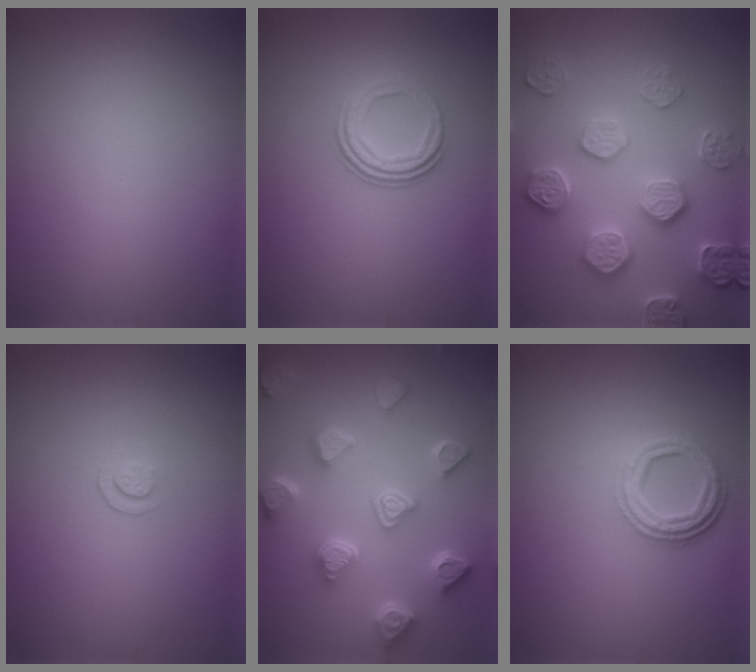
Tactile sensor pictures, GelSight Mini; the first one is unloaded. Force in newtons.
{"total": 3.4, "press": 2.3, "slide": 2.4}
{"total": 5.0, "press": 4.9, "slide": 1.2}
{"total": 0.8, "press": 0.5, "slide": 0.7}
{"total": 6.9, "press": 5.6, "slide": 4.0}
{"total": 3.9, "press": 3.0, "slide": 2.5}